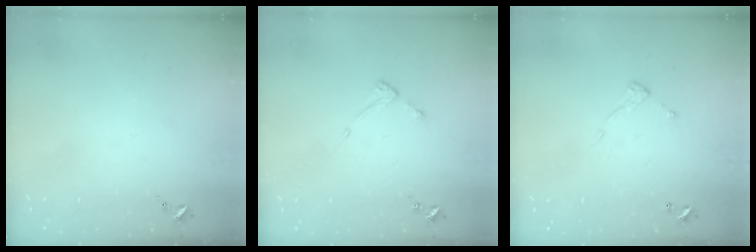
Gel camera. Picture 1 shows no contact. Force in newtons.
{"total": 3.9, "press": 3.8, "slide": 0.4}
{"total": 7.0, "press": 7.0, "slide": 0.4}